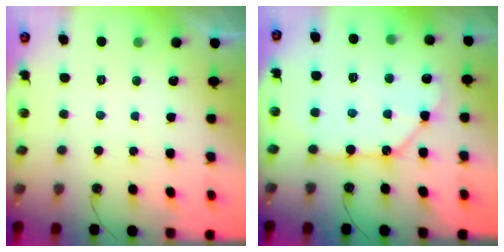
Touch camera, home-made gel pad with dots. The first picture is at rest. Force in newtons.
{"total": 11.5, "press": 11.4, "slide": 1.0}